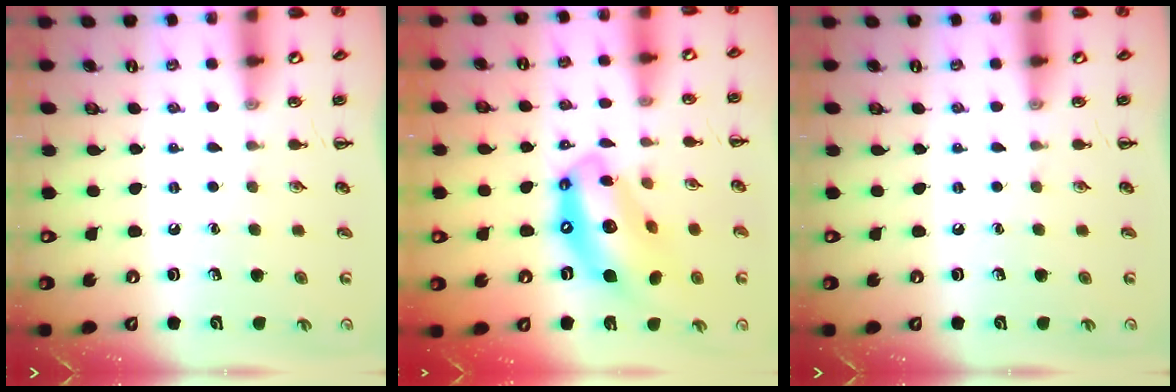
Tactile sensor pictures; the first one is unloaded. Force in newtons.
{"total": 14.4, "press": 13.9, "slide": 4.0}
{"total": 0.0}